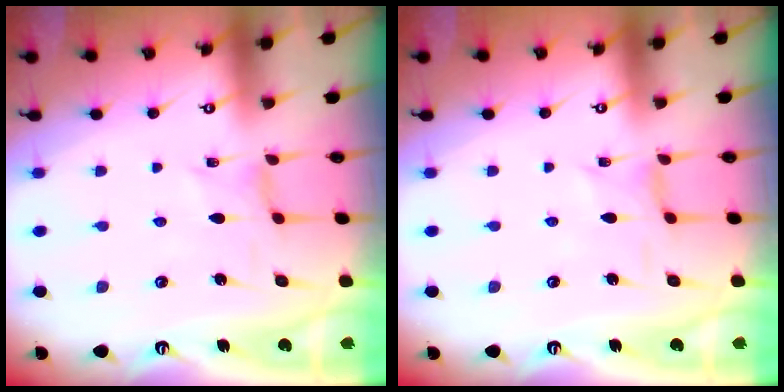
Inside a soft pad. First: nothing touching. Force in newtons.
{"total": 0.8, "press": 0.7, "slide": 0.2}